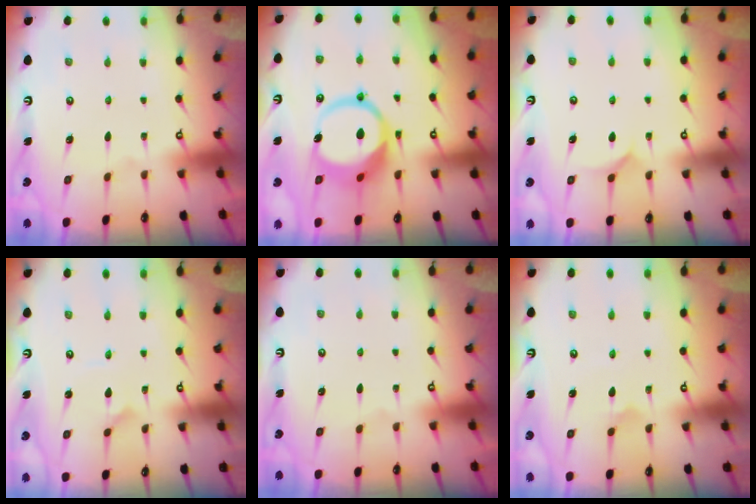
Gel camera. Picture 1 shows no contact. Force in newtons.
{"total": 11.4, "press": 11.4, "slide": 1.4}
{"total": 5.1, "press": 5.1, "slide": 0.5}
{"total": 1.8, "press": 1.8, "slide": 0.2}
{"total": 0.0}
{"total": 4.4, "press": 4.3, "slide": 0.4}